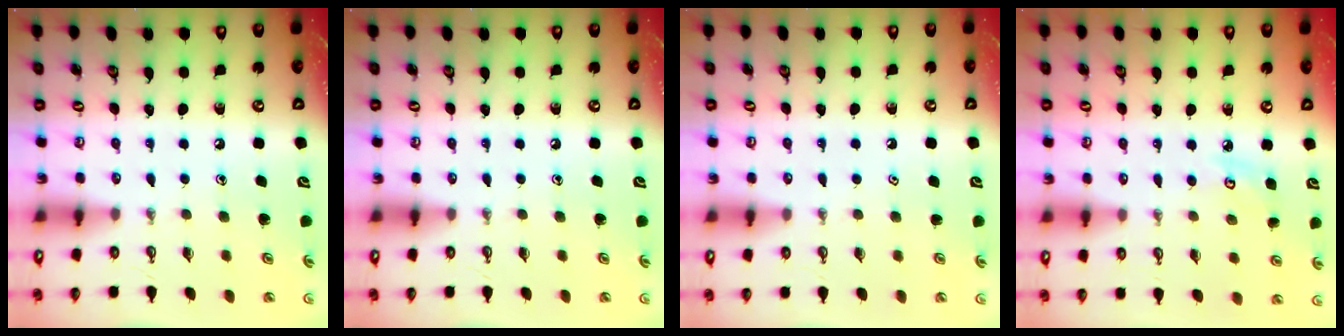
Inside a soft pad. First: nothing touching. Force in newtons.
{"total": 0.0}
{"total": 0.9, "press": 0.6, "slide": 0.7}
{"total": 4.7, "press": 4.6, "slide": 0.4}